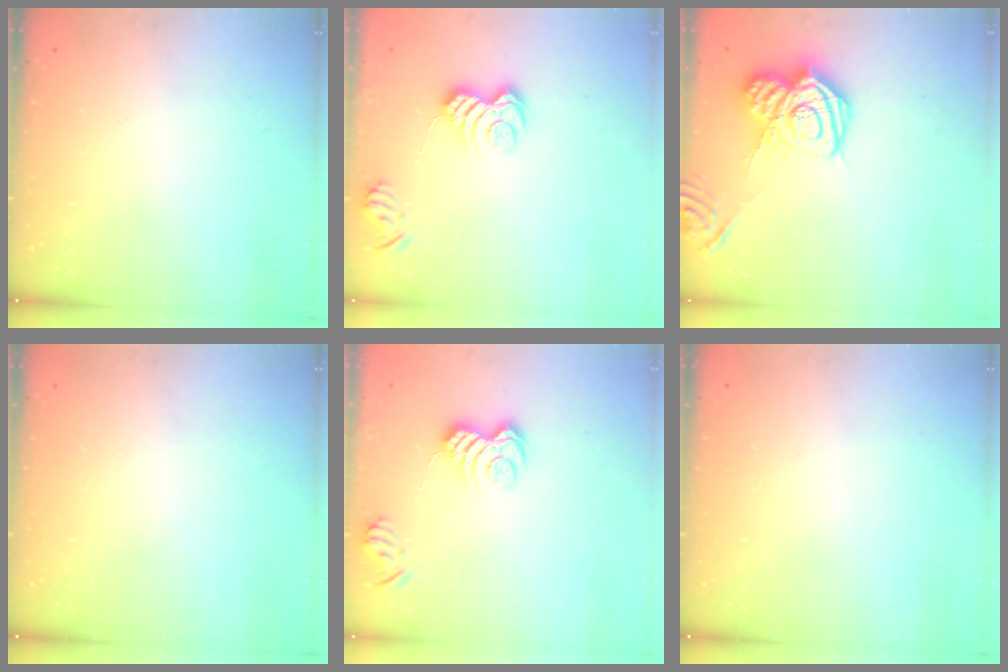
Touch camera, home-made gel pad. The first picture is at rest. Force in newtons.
{"total": 7.5, "press": 7.5, "slide": 0.6}
{"total": 15.8, "press": 15.8, "slide": 1.0}
{"total": 0.0}
{"total": 7.5, "press": 7.5, "slide": 0.6}
{"total": 0.0}